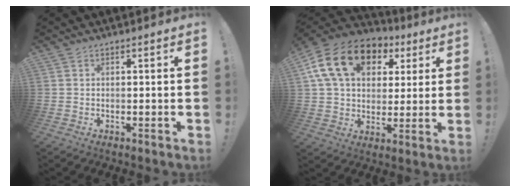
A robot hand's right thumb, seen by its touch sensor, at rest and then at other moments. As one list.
[{"total": 19.8, "force": [7.9, 13.6, 12.0], "torque": [-0.191, -0.017, 0.147]}]